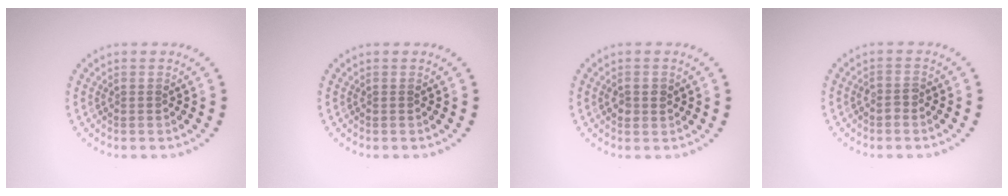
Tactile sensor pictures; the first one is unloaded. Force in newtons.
{"total": 0.0}
{"total": 1.5, "press": 1.5, "slide": 0.2}
{"total": 0.9, "press": 0.7, "slide": 0.5}